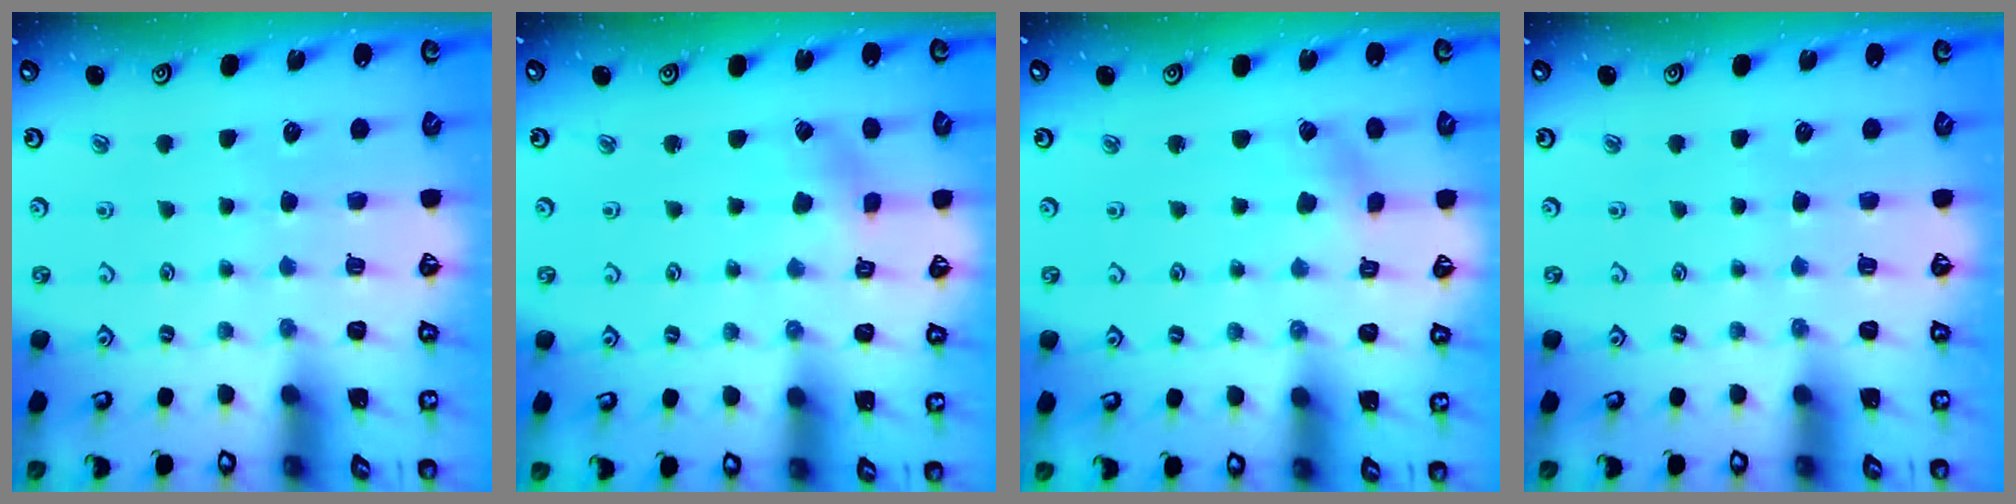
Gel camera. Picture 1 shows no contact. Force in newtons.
{"total": 0.9, "press": 0.9, "slide": 0.2}
{"total": 1.3, "press": 1.3, "slide": 0.1}
{"total": 0.0}